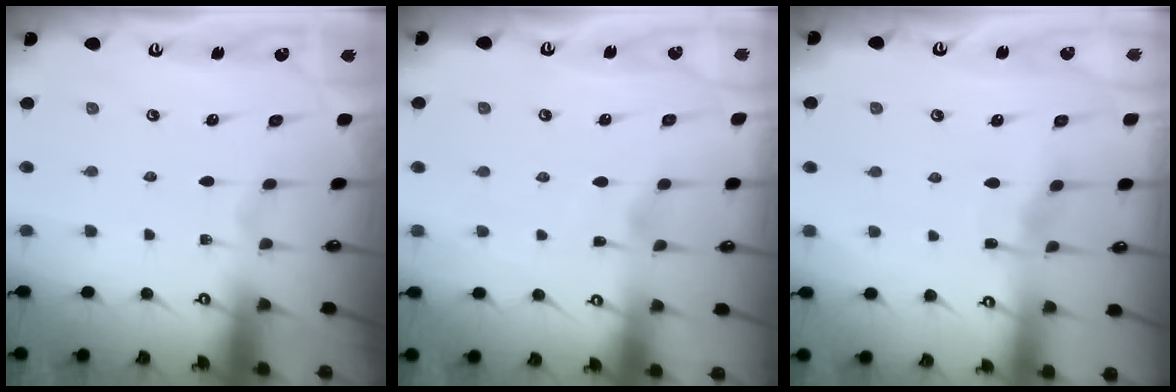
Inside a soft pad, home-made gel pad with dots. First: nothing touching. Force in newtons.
{"total": 2.7, "press": 2.7, "slide": 0.3}
{"total": 4.1, "press": 4.1, "slide": 0.5}